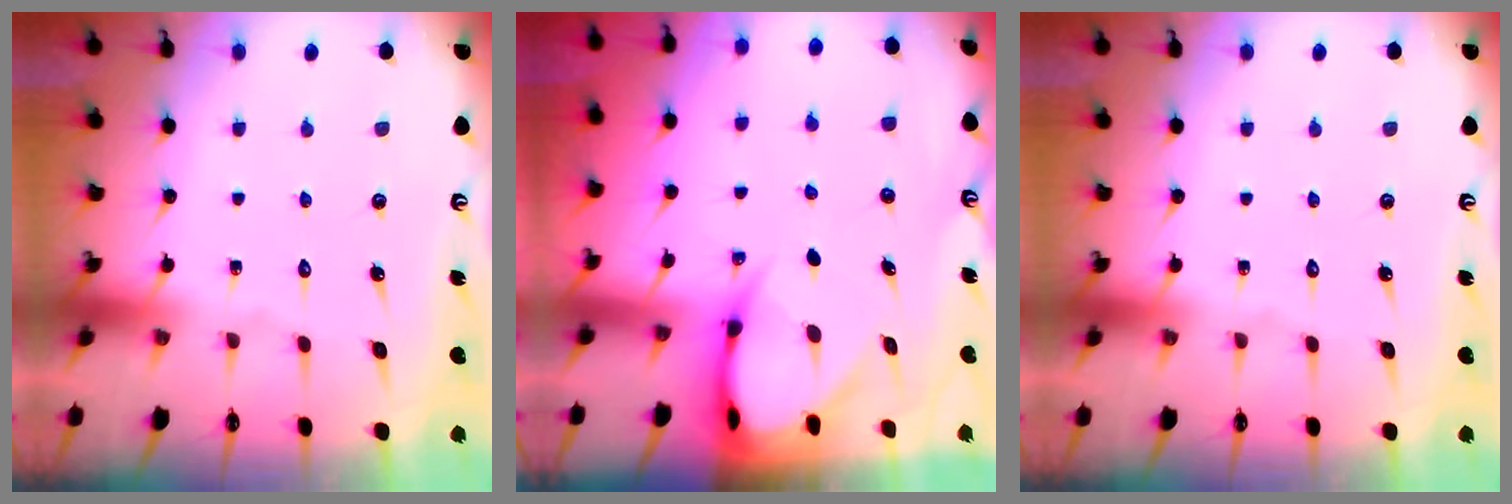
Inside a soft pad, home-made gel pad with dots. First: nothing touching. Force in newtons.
{"total": 6.0, "press": 6.0, "slide": 0.8}
{"total": 0.0}